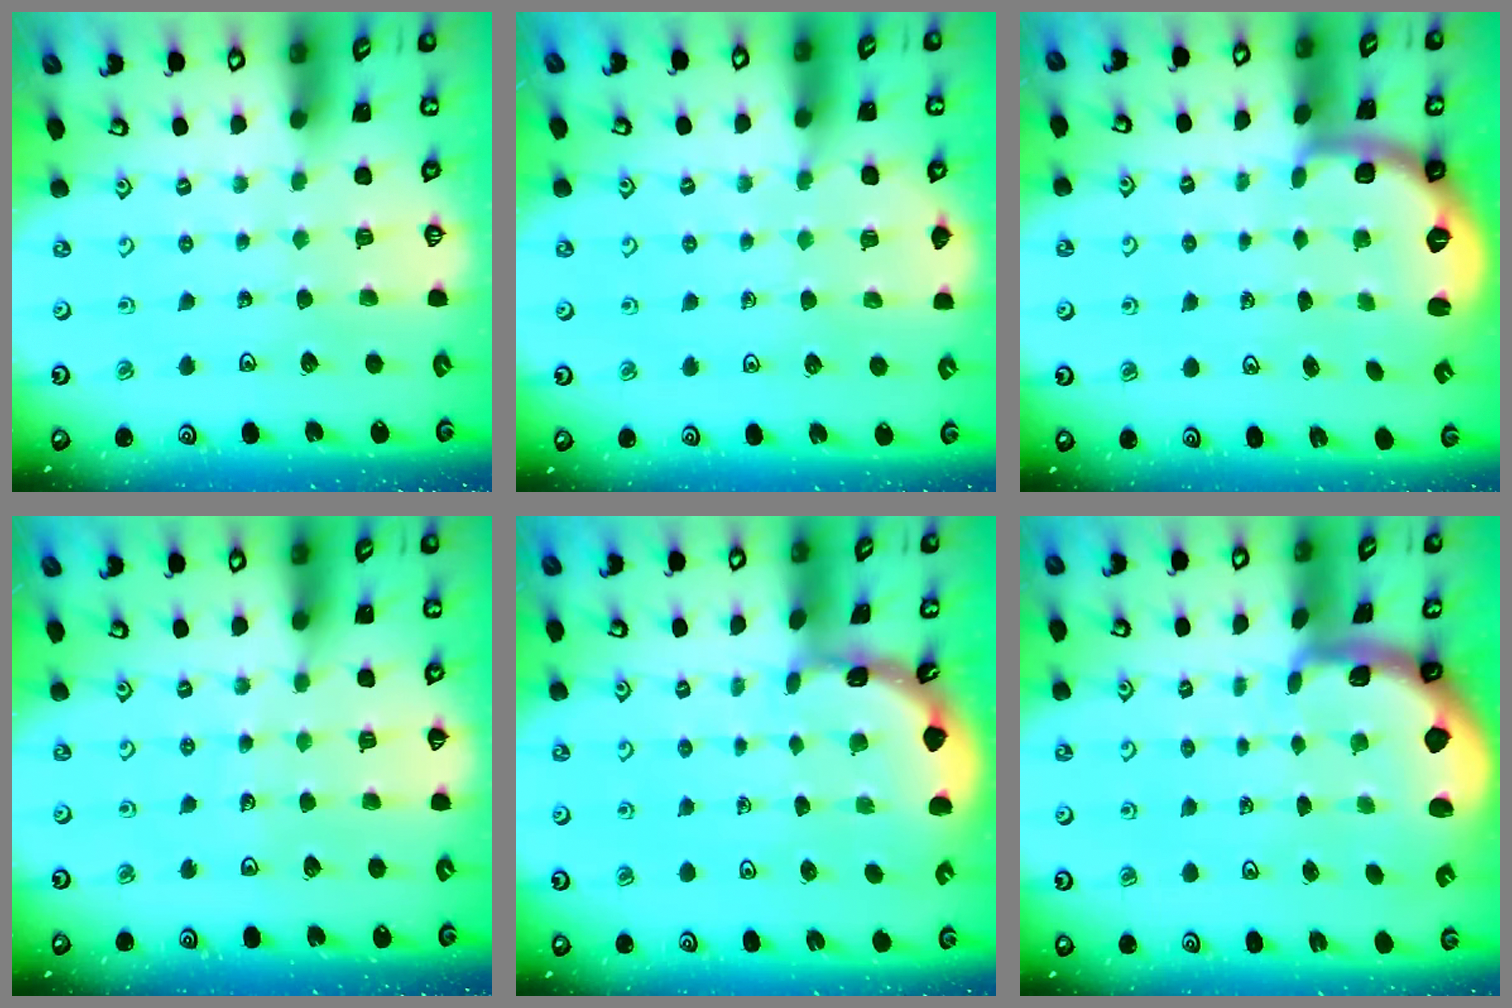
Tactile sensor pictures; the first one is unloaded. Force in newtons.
{"total": 5.8, "press": 5.7, "slide": 1.2}
{"total": 2.1, "press": 1.9, "slide": 1.0}
{"total": 3.0, "press": 3.0, "slide": 0.3}
{"total": 1.8, "press": 1.8, "slide": 0.2}
{"total": 1.7, "press": 1.7, "slide": 0.4}